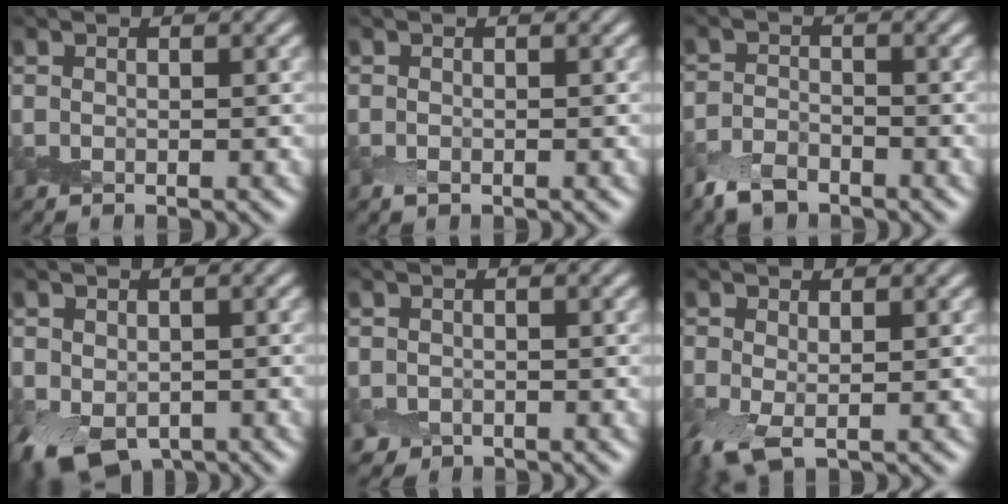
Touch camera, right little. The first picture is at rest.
{"total": 0.6, "force": [-0.4, 0.3, 0.4], "torque": [-0.009, -0.003, -0.007]}
{"total": 3.4, "force": [-2.7, 1.5, 1.4], "torque": [-0.028, -0.003, -0.061]}
{"total": 5.5, "force": [-2.5, 3.6, 3.2], "torque": [-0.056, -0.021, -0.037]}
{"total": 1.1, "force": [-0.8, 0.8, 0.1], "torque": [0.005, -0.005, -0.017]}
{"total": 3.1, "force": [-0.9, 1.4, 2.6], "torque": [-0.066, -0.010, -0.019]}